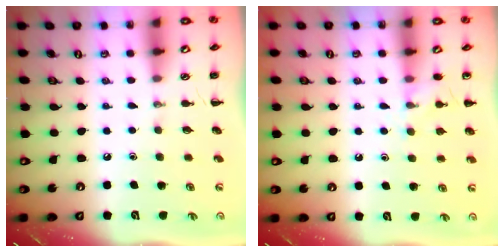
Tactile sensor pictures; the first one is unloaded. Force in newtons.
{"total": 8.0, "press": 7.8, "slide": 1.8}